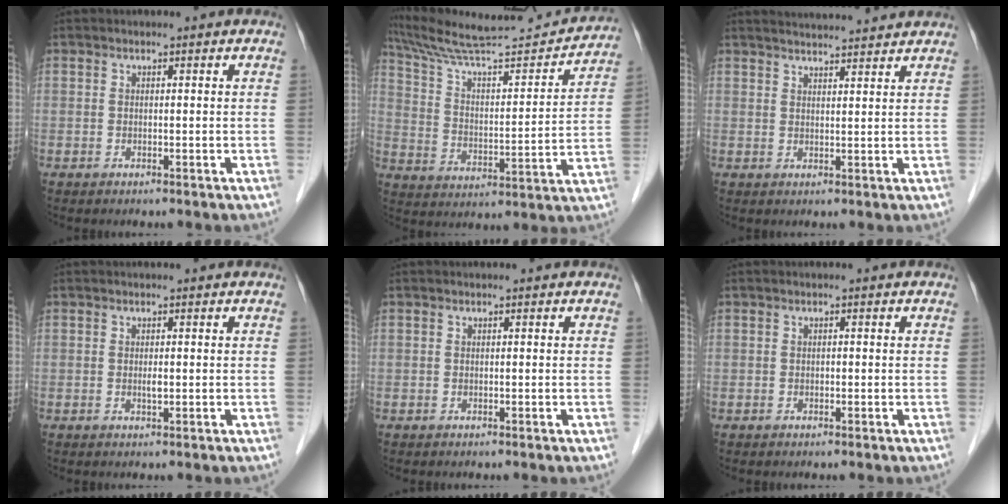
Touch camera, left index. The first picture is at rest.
{"total": 21.1, "force": [19.9, 1.0, 7.1], "torque": [-0.124, -0.016, 0.300]}
{"total": 8.7, "force": [8.3, 0.0, 2.3], "torque": [-0.038, 0.024, 0.112]}
{"total": 0.8, "force": [0.0, 0.2, 0.8], "torque": [-0.014, -0.002, 0.000]}
{"total": 0.0}
{"total": 0.0}